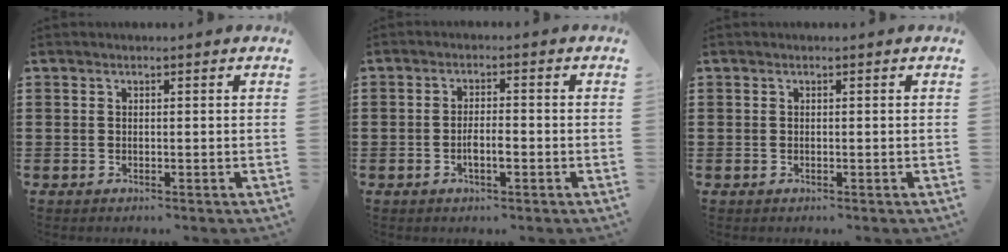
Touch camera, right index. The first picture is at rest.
{"total": 3.1, "force": [-1.1, 0.9, 2.8], "torque": [-0.058, 0.001, -0.022]}
{"total": 0.0}